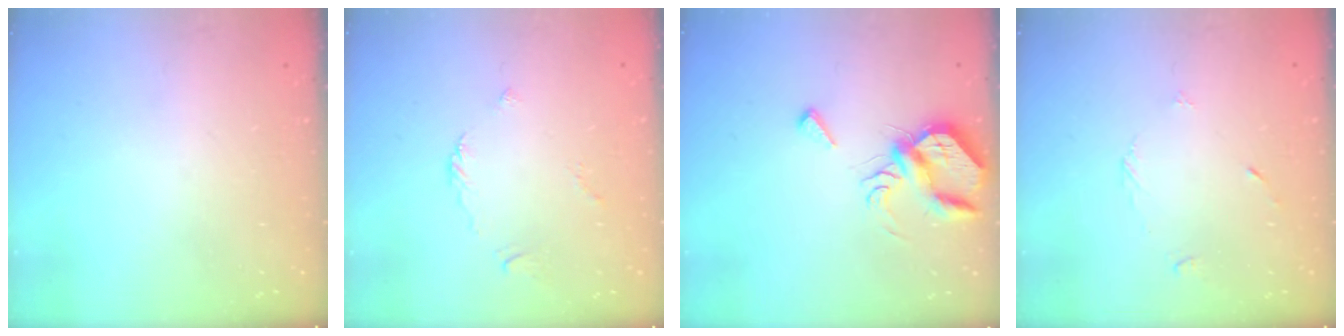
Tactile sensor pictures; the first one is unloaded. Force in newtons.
{"total": 2.7, "press": 2.7, "slide": 0.5}
{"total": 7.6, "press": 7.5, "slide": 0.7}
{"total": 3.5, "press": 3.4, "slide": 0.4}